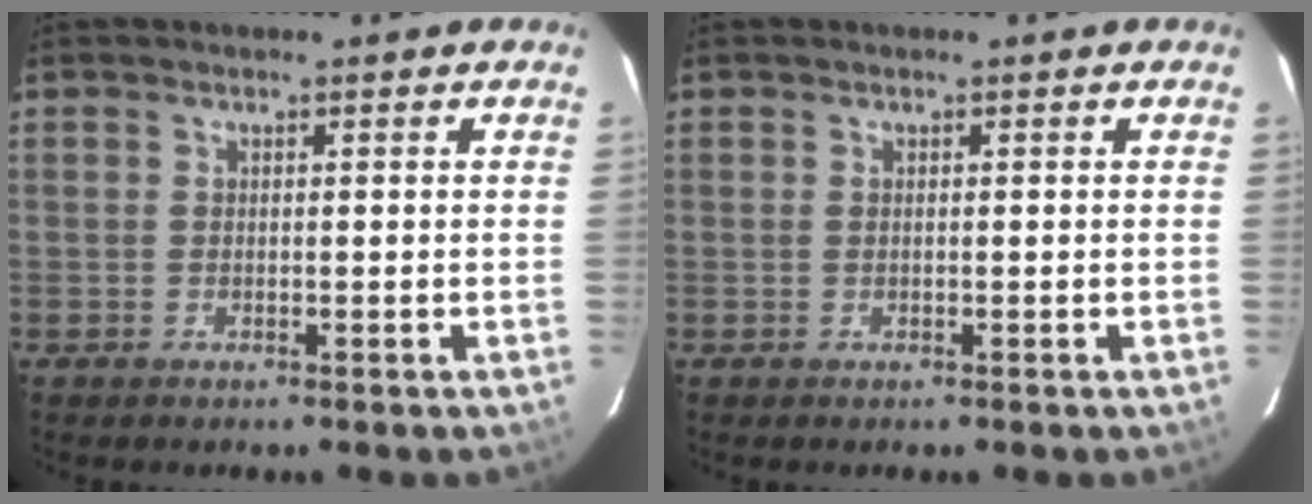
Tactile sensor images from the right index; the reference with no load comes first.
{"total": 0.0}